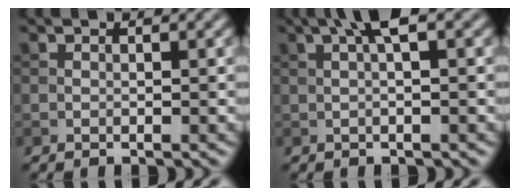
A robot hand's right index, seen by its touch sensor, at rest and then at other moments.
{"total": 2.9, "force": [1.0, 0.4, 2.7], "torque": [-0.045, 0.012, 0.016]}